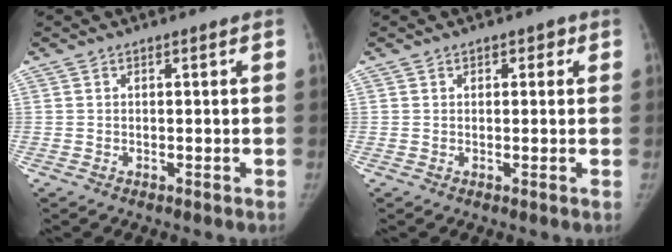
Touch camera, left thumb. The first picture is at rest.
{"total": 1.6, "force": [0.6, 1.4, 0.7], "torque": [0.011, 0.001, 0.001]}